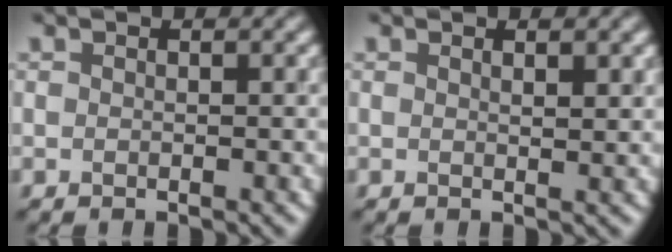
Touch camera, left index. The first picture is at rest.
{"total": 1.1, "force": [0.7, 0.2, 0.8], "torque": [-0.011, 0.000, 0.010]}